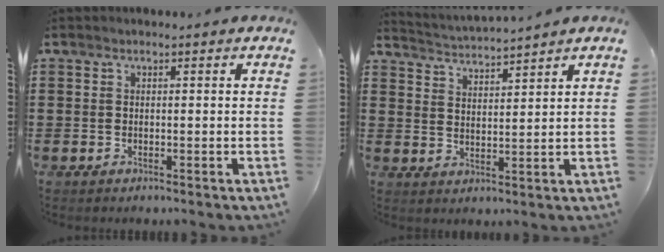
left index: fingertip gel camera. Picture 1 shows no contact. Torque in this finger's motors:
{"motor_torque": [0.17, -0.16, 0.13, 0.04]}